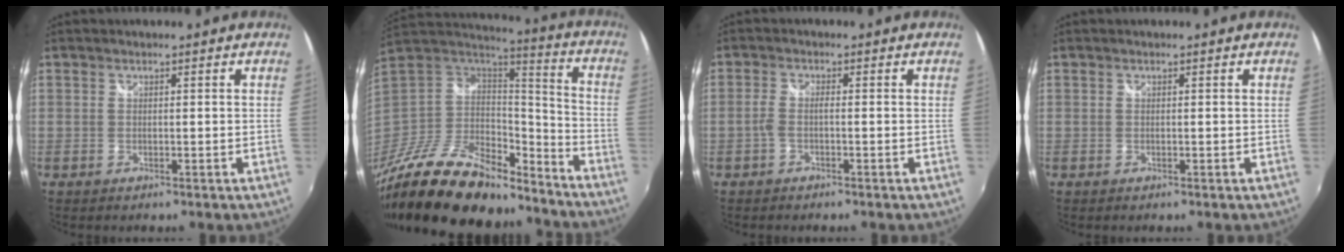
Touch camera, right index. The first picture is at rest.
{"total": 27.2, "force": [-19.7, 11.3, 15.0], "torque": [-0.306, -0.012, -0.321]}
{"total": 2.0, "force": [-1.0, 0.3, 1.7], "torque": [-0.038, 0.002, -0.021]}
{"total": 0.0}